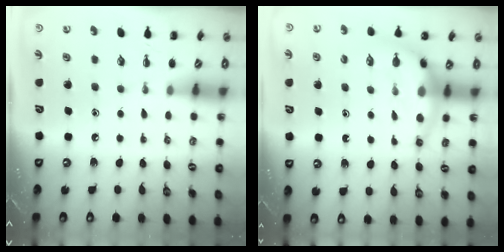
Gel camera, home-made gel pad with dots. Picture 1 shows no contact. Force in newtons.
{"total": 9.2, "press": 9.0, "slide": 1.6}